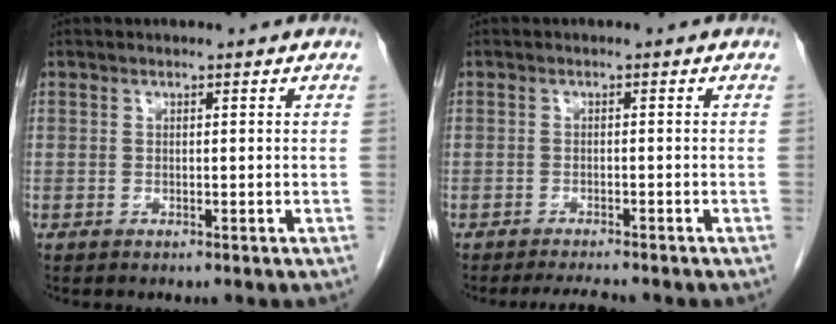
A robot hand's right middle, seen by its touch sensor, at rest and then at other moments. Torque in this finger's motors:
{"motor_torque": [0.01, 0.00, 0.00, 0.02]}